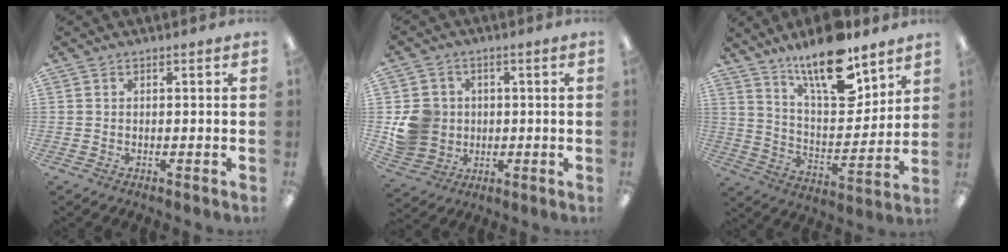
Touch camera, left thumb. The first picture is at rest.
{"total": 9.5, "force": [0.2, 9.1, 2.8], "torque": [-0.068, 0.010, 0.012]}
{"total": 17.6, "force": [12.7, 6.2, 10.5], "torque": [-0.169, -0.080, 0.214]}